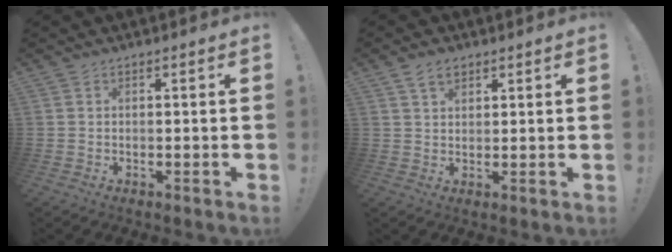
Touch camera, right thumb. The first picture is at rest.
{"total": 4.5, "force": [2.7, 2.7, 2.3], "torque": [-0.044, -0.002, 0.052]}